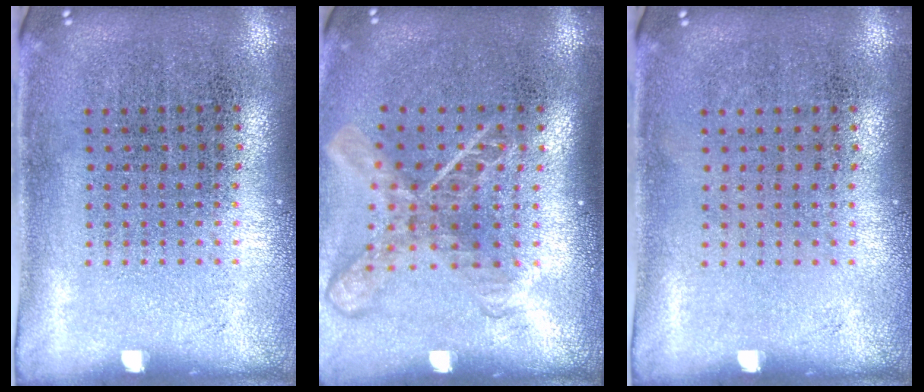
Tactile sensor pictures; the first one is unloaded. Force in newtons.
{"total": 1.8, "press": 1.4, "slide": 1.2}
{"total": 0.0}